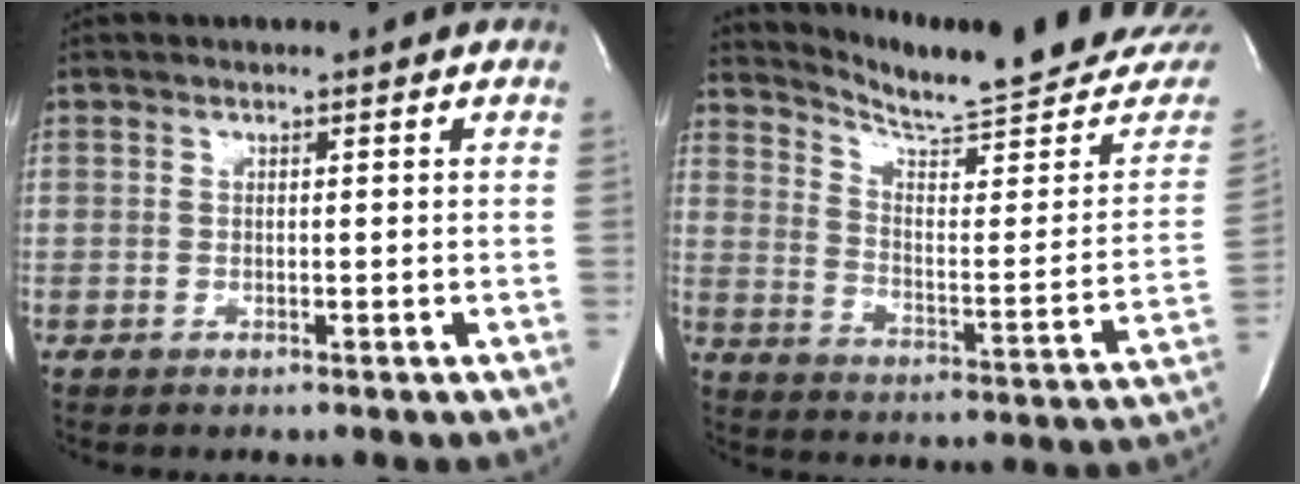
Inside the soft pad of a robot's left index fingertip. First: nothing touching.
{"total": 22.9, "force": [21.5, 1.0, 8.1], "torque": [-0.122, -0.094, 0.282]}